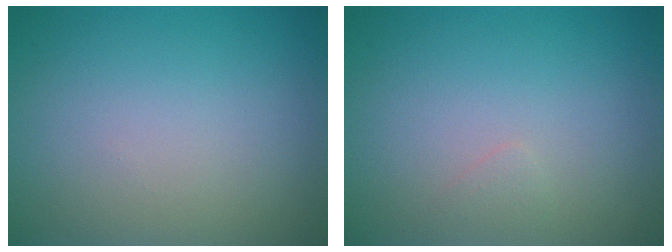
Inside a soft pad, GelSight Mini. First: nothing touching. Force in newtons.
{"total": 0.5, "press": 0.5, "slide": 0.0}